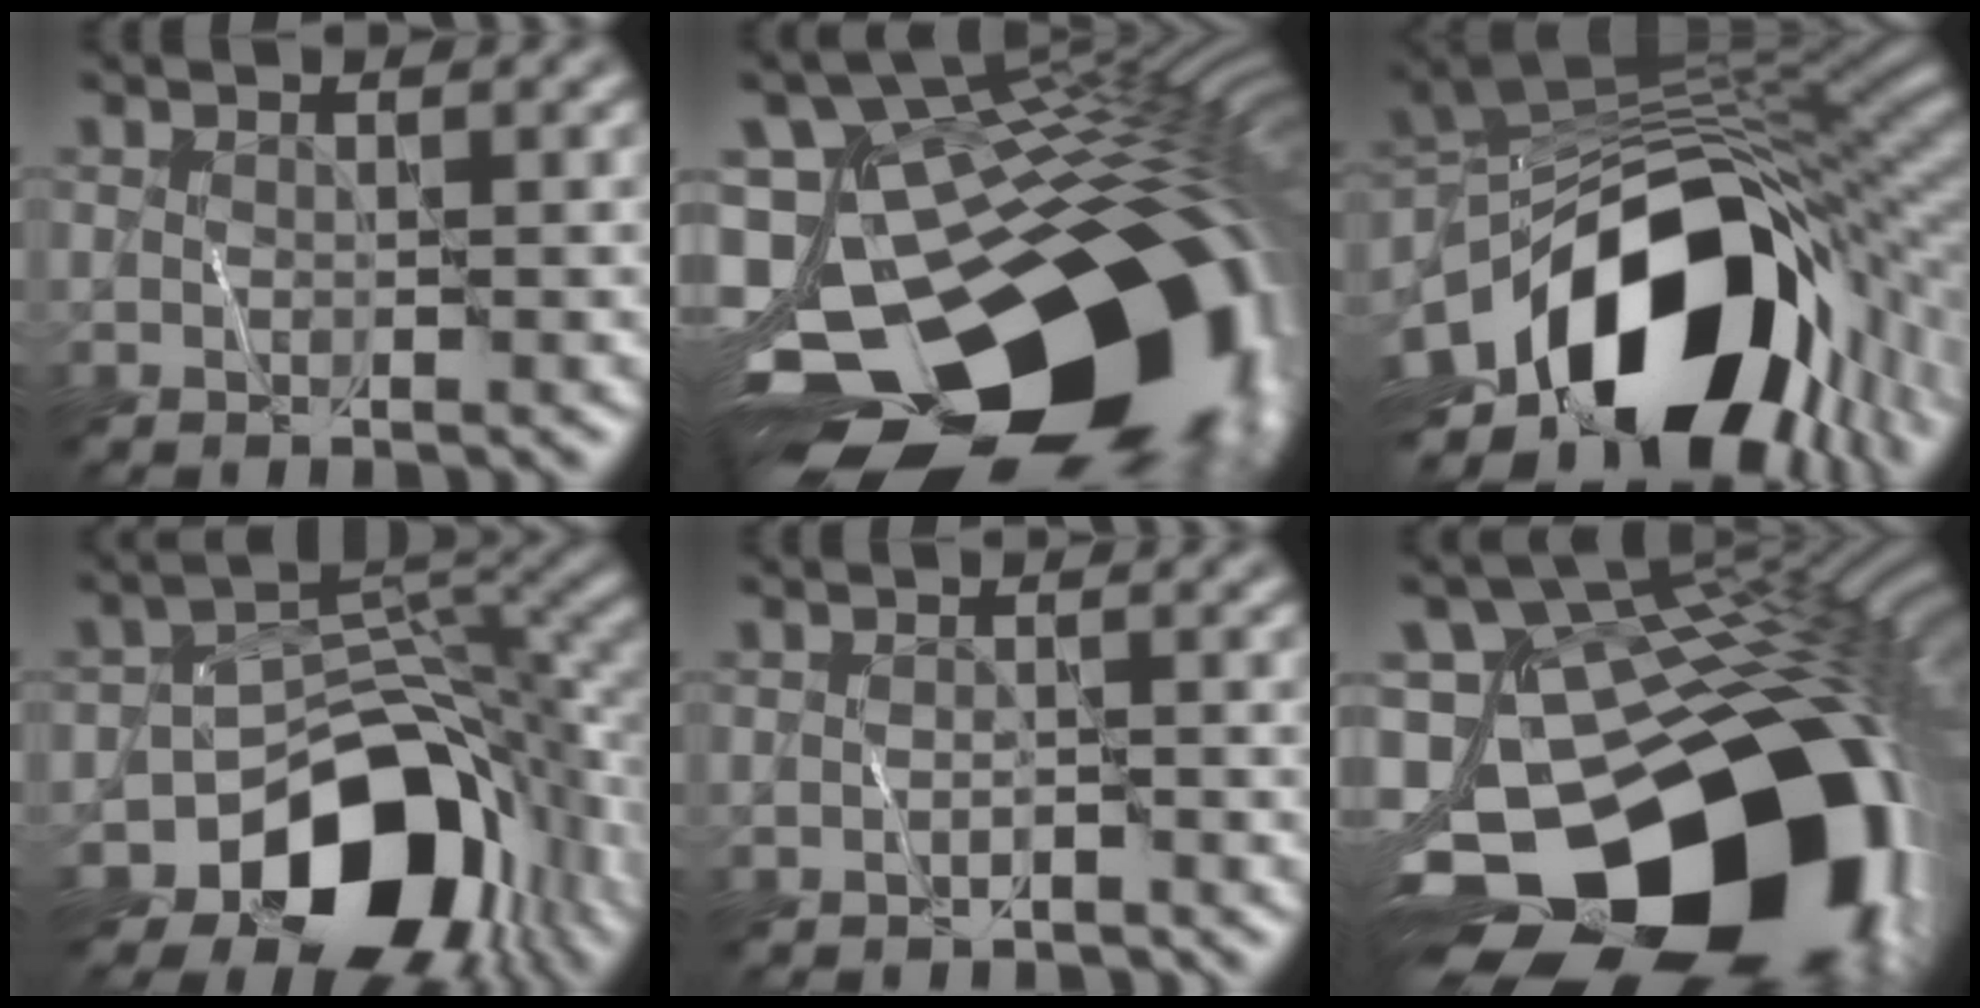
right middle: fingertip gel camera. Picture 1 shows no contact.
{"total": 21.1, "force": [-7.2, 12.7, 15.2], "torque": [-0.221, -0.014, -0.097]}
{"total": 17.3, "force": [-6.4, 10.6, 12.2], "torque": [-0.208, -0.026, -0.097]}
{"total": 13.4, "force": [-6.8, 8.8, 7.3], "torque": [-0.103, -0.011, -0.115]}
{"total": 0.8, "force": [-0.7, 0.3, 0.2], "torque": [-0.001, 0.002, -0.013]}
{"total": 20.7, "force": [-7.9, 14.0, 13.0], "torque": [-0.211, -0.036, -0.095]}